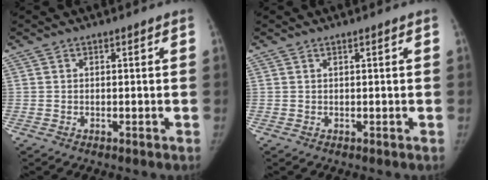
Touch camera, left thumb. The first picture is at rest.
{"total": 0.0}